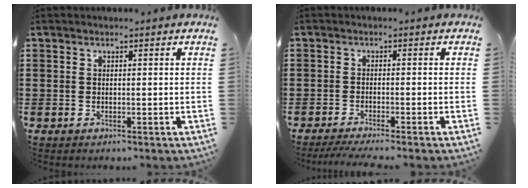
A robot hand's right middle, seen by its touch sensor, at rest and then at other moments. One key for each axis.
{"total": 1.8, "fx": -1.5, "fy": -0.1, "fz": 0.9, "tx": -0.014, "ty": 0.001, "tz": -0.028}